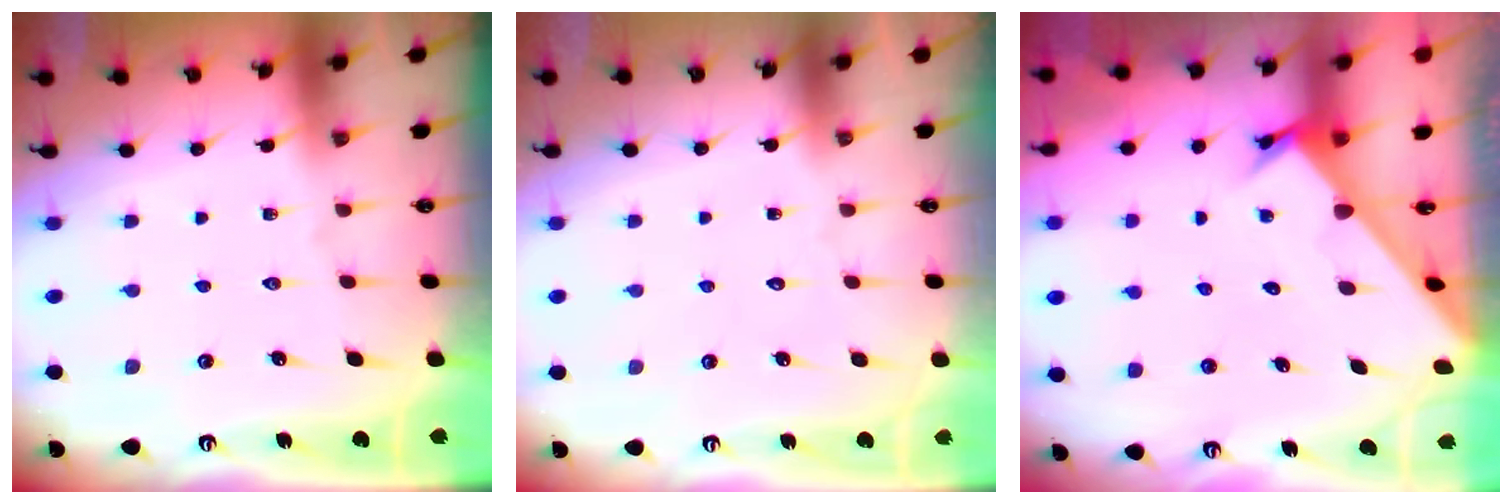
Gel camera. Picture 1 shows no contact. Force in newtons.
{"total": 1.7, "press": 1.7, "slide": 0.1}
{"total": 2.2, "press": 2.2, "slide": 0.1}